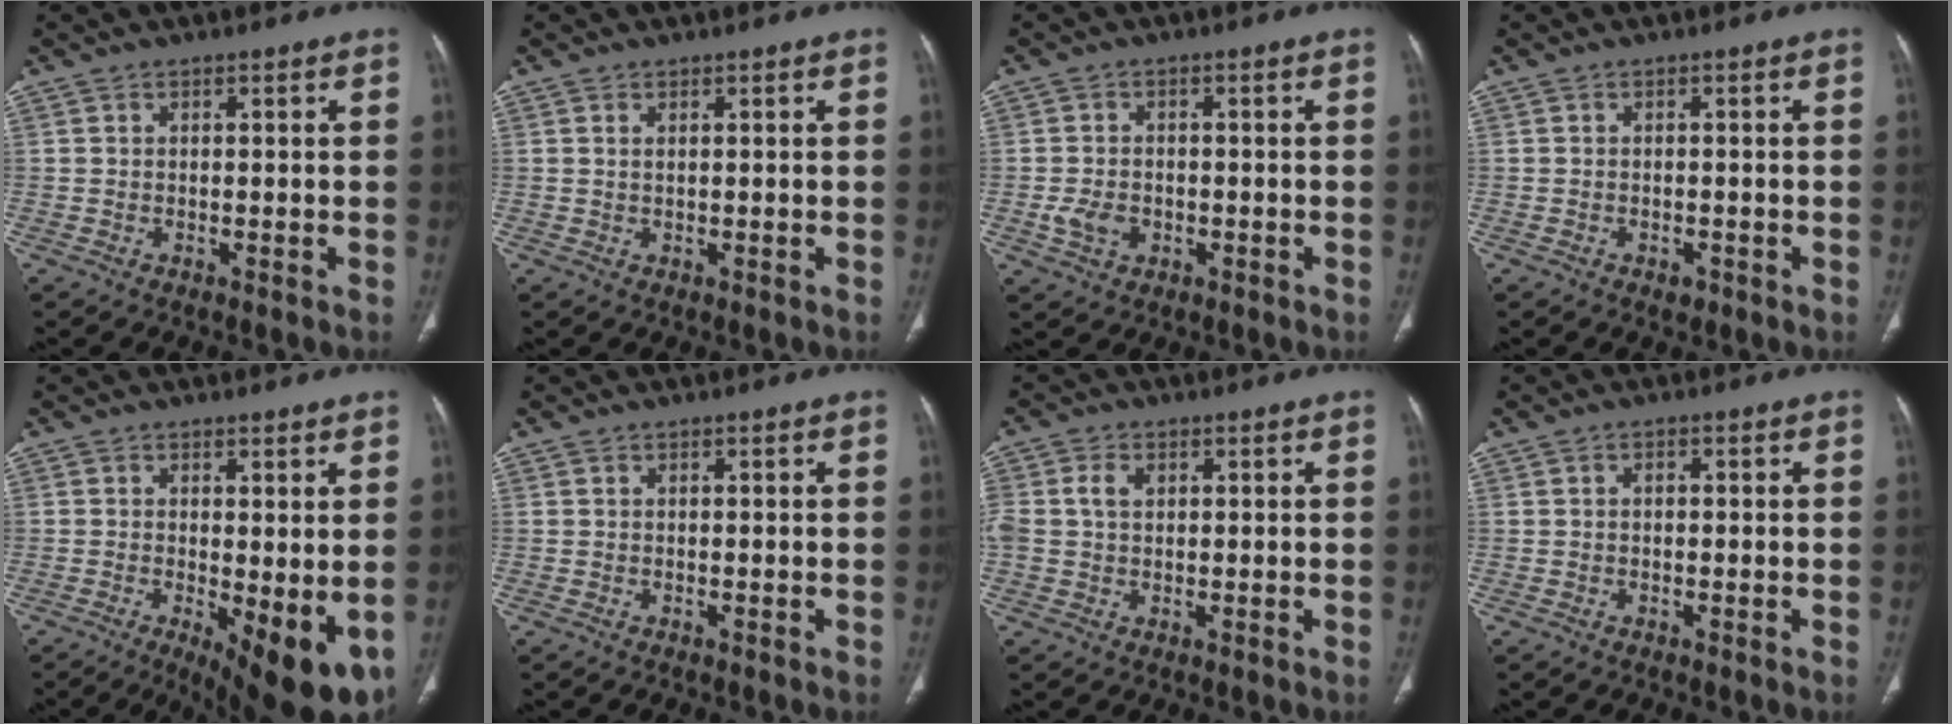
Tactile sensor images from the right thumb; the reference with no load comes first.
{"total": 0.6, "force": [0.3, 0.2, 0.5], "torque": [-0.013, 0.003, 0.006]}
{"total": 5.0, "force": [-1.3, 3.9, 2.9], "torque": [-0.043, 0.006, -0.018]}
{"total": 1.3, "force": [-0.7, 0.8, 0.7], "torque": [-0.008, 0.001, -0.008]}
{"total": 11.1, "force": [-2.4, 3.6, 10.2], "torque": [-0.137, -0.025, -0.024]}
{"total": 0.0}
{"total": 4.6, "force": [0.9, 3.3, 3.0], "torque": [-0.075, 0.010, 0.021]}
{"total": 1.0, "force": [0.0, 0.7, 0.7], "torque": [-0.009, 0.006, -0.003]}